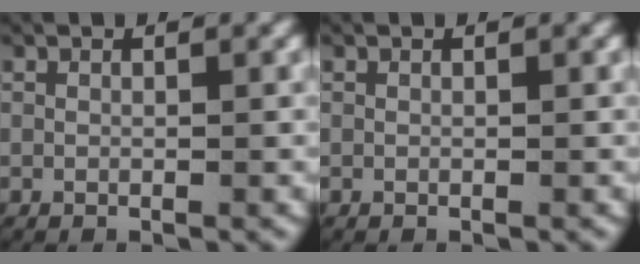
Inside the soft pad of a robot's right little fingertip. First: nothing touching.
{"total": 0.0}